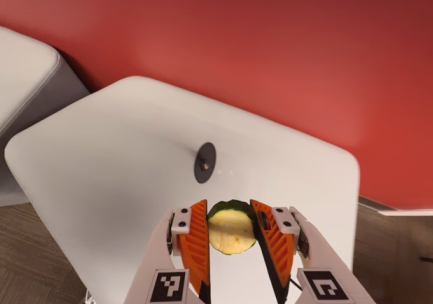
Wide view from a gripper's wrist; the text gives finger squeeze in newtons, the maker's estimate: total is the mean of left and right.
{"total": 11.5, "left": 12.1, "right": 10.9}